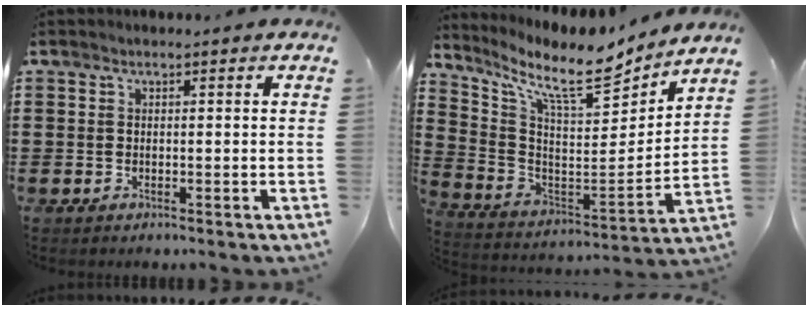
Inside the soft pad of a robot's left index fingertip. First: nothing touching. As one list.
[{"total": 10.8, "force": [8.6, 2.4, 6.0], "torque": [-0.140, -0.060, 0.141]}]